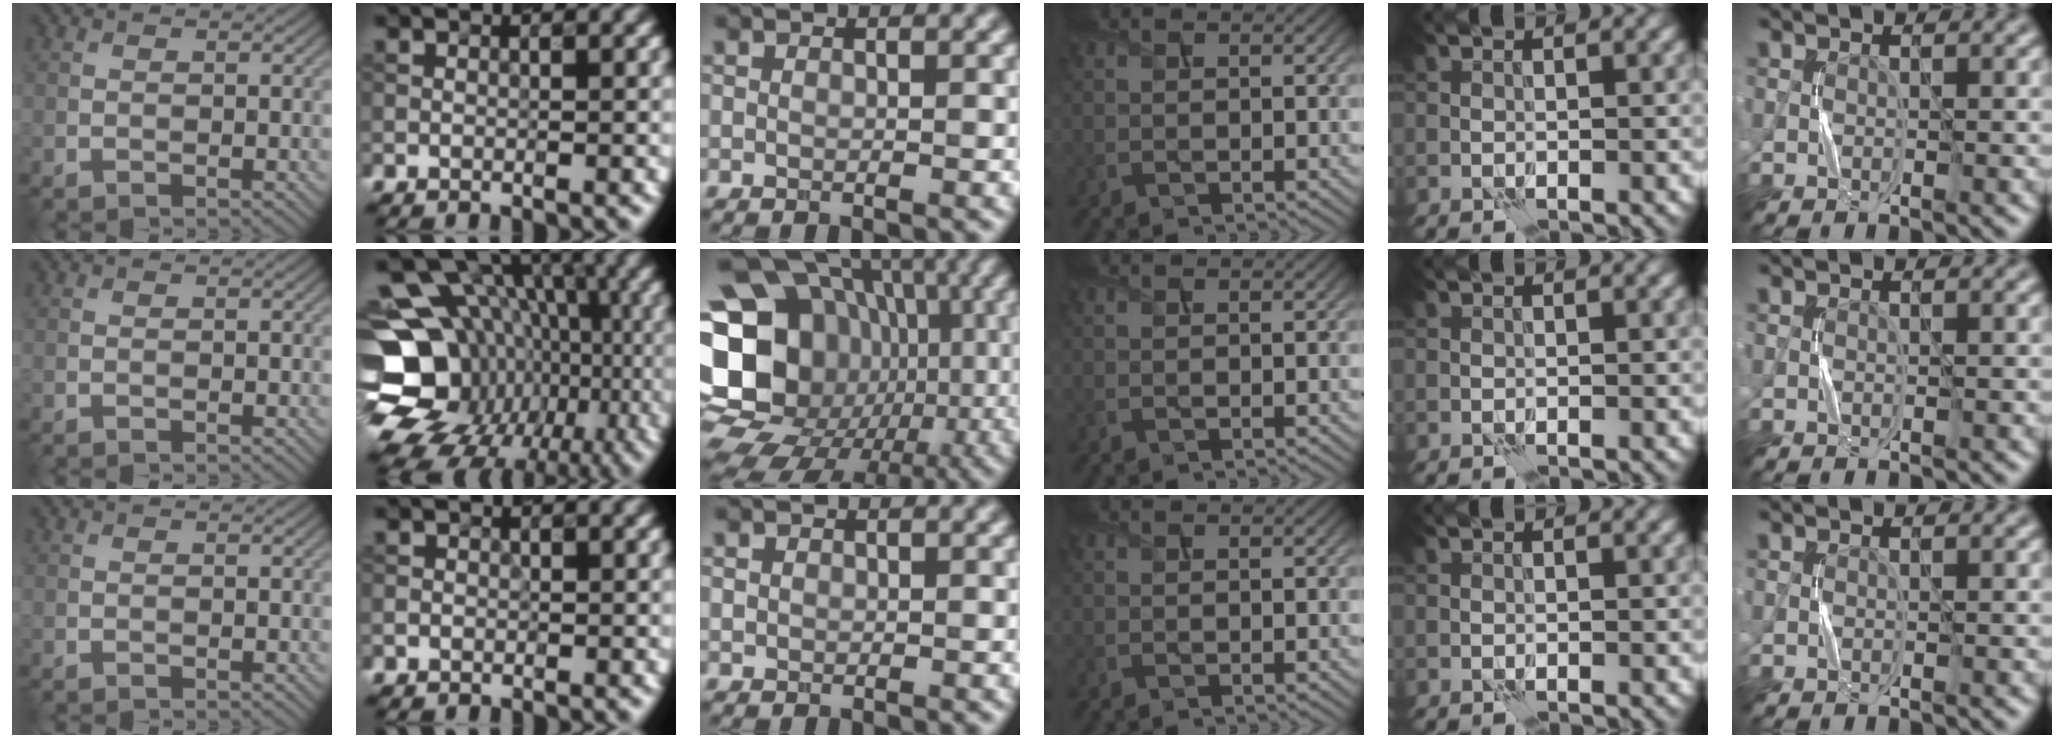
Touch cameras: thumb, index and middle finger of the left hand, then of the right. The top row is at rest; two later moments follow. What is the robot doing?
{"motion": "press", "object": "button"}